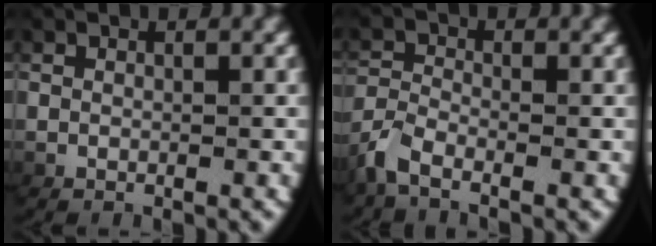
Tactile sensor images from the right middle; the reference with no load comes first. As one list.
[{"total": 2.3, "force": [-1.7, 0.8, 1.3], "torque": [-0.041, -0.005, -0.031]}]